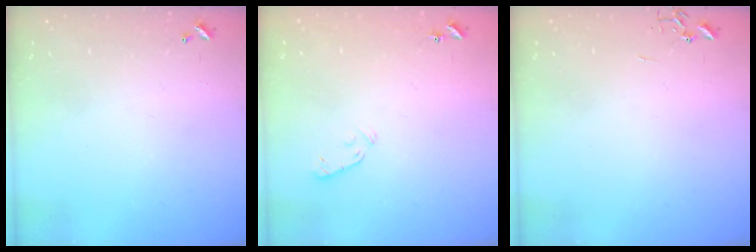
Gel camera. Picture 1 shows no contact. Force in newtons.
{"total": 3.8, "press": 3.7, "slide": 0.7}
{"total": 0.0}